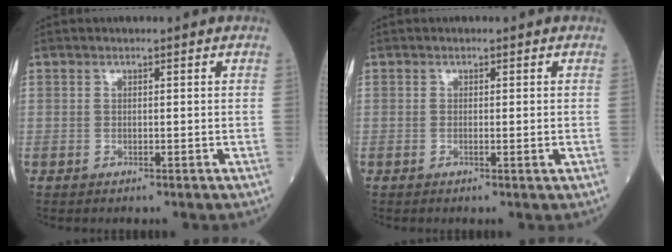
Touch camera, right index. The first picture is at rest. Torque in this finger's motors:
{"motor_torque": [-0.21, -0.14, -0.06, 0.01]}